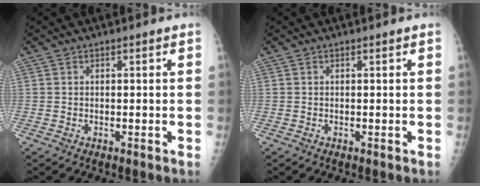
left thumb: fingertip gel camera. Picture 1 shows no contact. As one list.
[{"total": 0.0}]